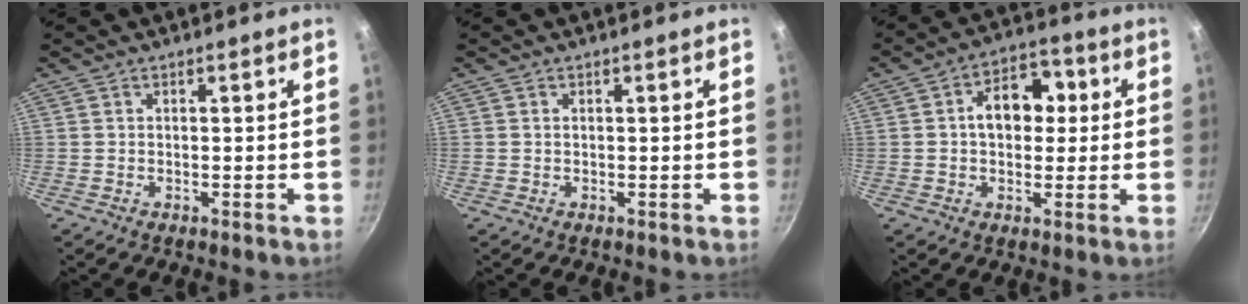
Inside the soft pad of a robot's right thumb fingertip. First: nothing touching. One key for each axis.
{"total": 0.0}
{"total": 10.1, "fx": 1.2, "fy": 7.2, "fz": 7.0, "tx": -0.058, "ty": 0.022, "tz": 0.004}